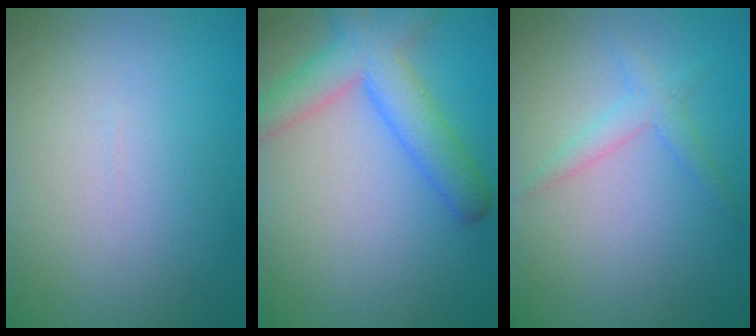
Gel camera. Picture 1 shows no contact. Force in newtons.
{"total": 4.5, "press": 4.5, "slide": 0.3}
{"total": 1.9, "press": 1.9, "slide": 0.2}